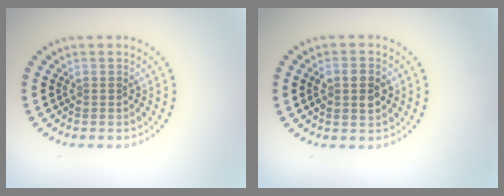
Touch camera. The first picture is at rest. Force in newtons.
{"total": 2.5, "press": 2.5, "slide": 0.3}